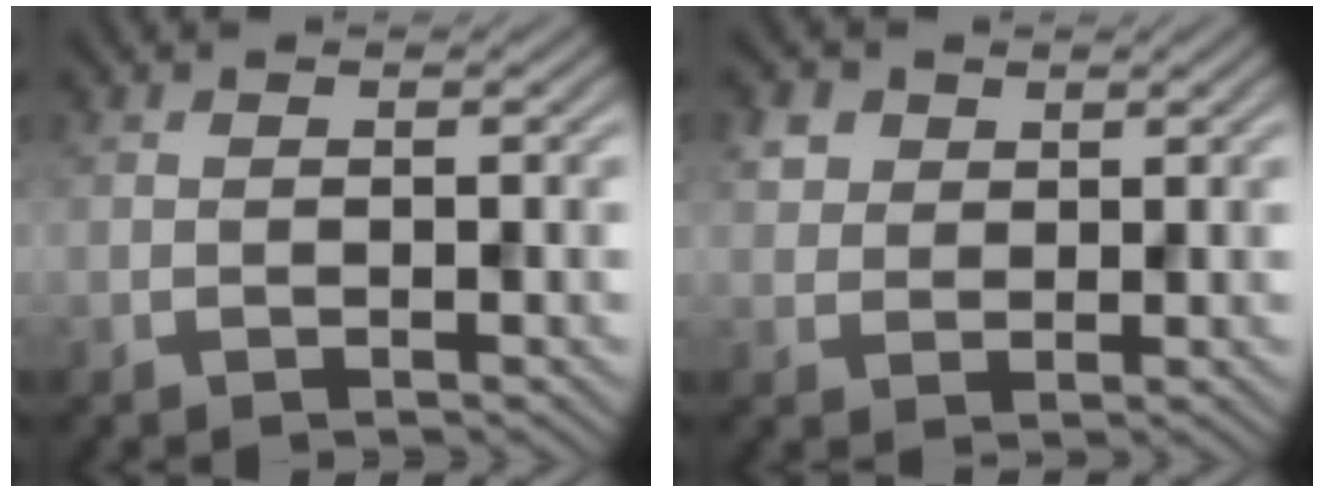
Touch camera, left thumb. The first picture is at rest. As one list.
[{"total": 3.3, "force": [1.5, 2.7, 1.2], "torque": [-0.040, -0.001, 0.035]}]